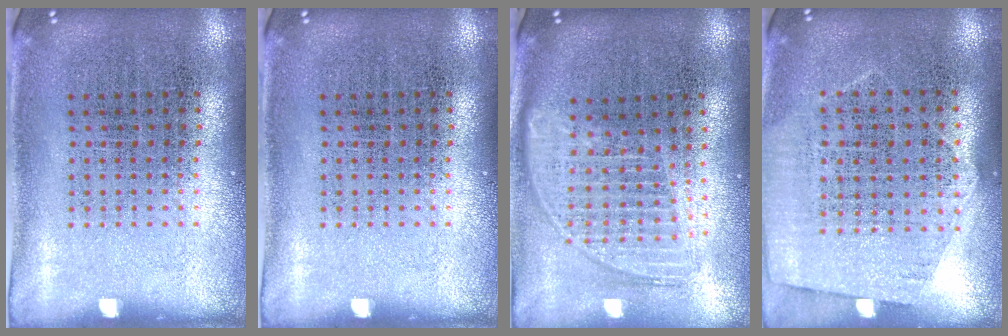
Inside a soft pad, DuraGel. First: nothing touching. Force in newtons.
{"total": 0.0}
{"total": 1.8, "press": 1.5, "slide": 0.9}
{"total": 1.3, "press": 1.1, "slide": 0.7}